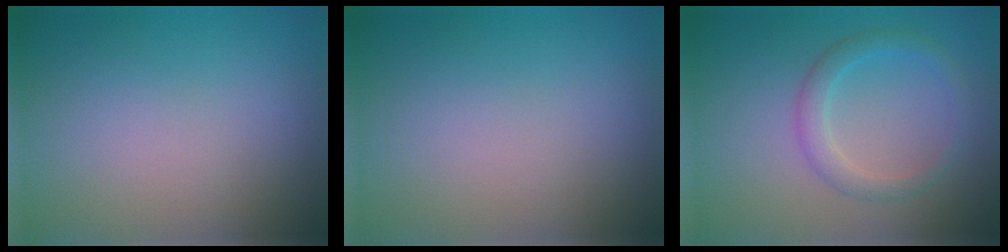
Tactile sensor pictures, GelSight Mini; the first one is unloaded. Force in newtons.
{"total": 0.0}
{"total": 2.4, "press": 2.4, "slide": 0.1}